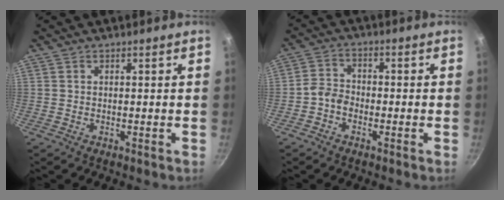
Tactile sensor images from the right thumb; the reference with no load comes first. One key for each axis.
{"total": 3.7, "fx": -1.9, "fy": 2.7, "fz": 1.7, "tx": -0.026, "ty": 0.025, "tz": -0.044}